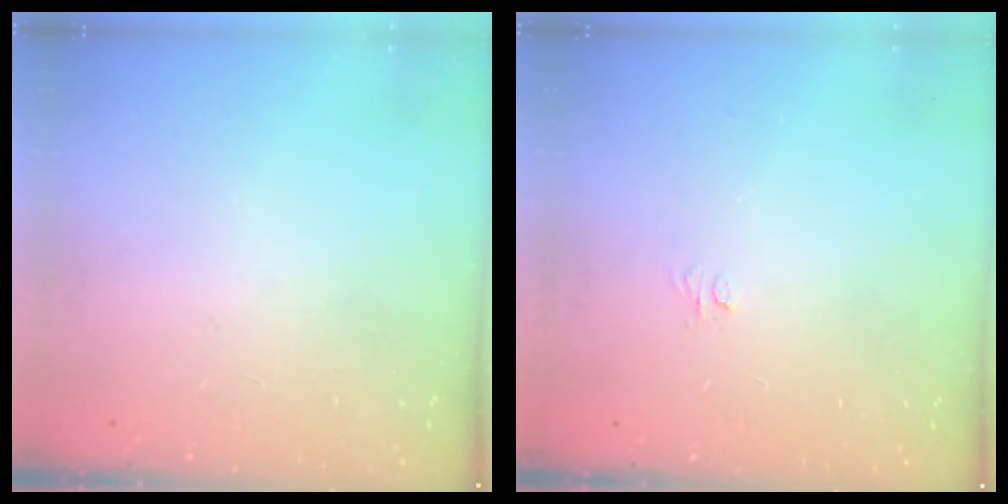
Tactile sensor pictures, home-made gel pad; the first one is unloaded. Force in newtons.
{"total": 3.1, "press": 3.0, "slide": 0.3}